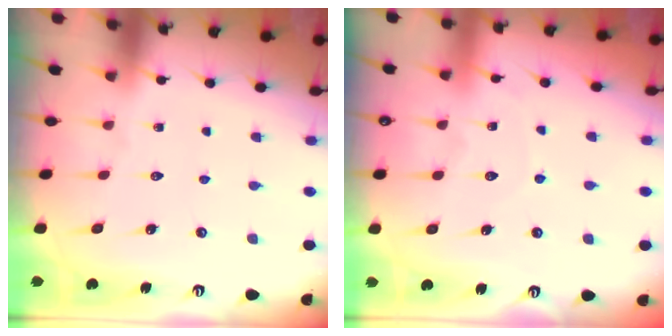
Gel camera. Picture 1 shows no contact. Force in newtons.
{"total": 4.5, "press": 4.5, "slide": 0.5}